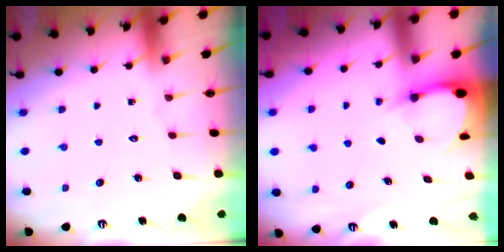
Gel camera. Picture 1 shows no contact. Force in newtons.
{"total": 3.4, "press": 3.4, "slide": 0.2}